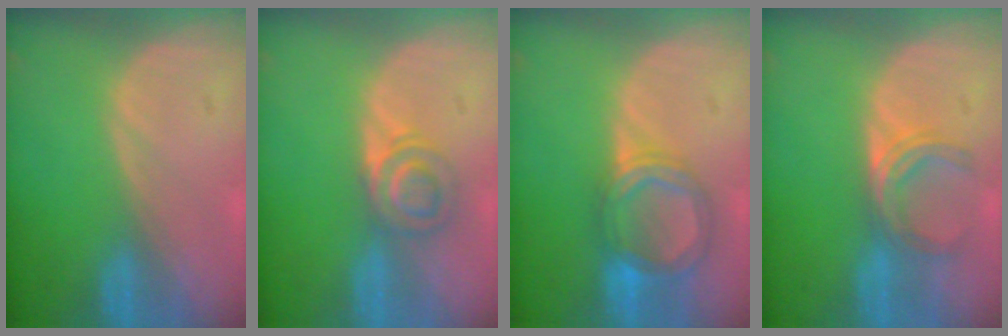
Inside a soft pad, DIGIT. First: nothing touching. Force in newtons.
{"total": 4.4, "press": 4.3, "slide": 0.9}
{"total": 6.2, "press": 6.1, "slide": 1.2}
{"total": 5.1, "press": 4.5, "slide": 2.4}